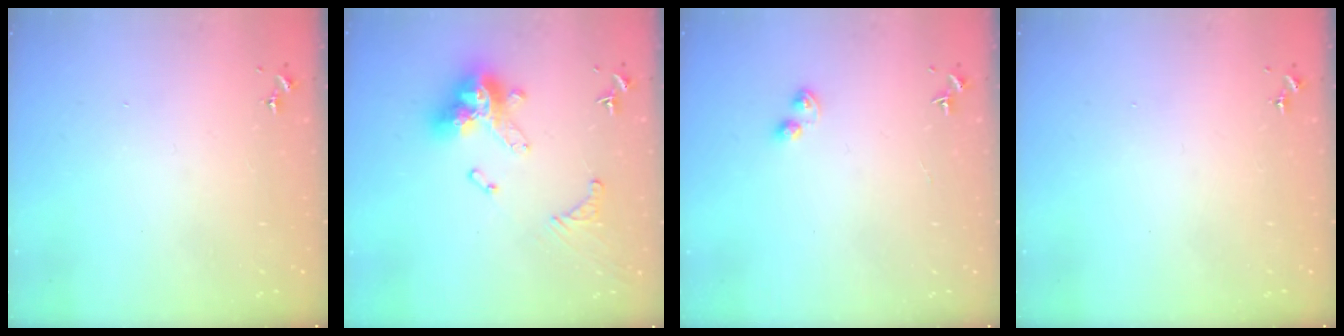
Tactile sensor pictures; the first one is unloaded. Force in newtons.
{"total": 17.1, "press": 17.0, "slide": 1.8}
{"total": 2.7, "press": 2.7, "slide": 0.4}
{"total": 0.0}